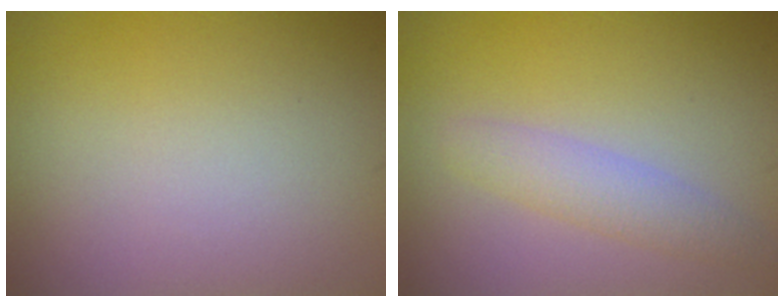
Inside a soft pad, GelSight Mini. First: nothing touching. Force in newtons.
{"total": 2.6, "press": 2.6, "slide": 0.2}